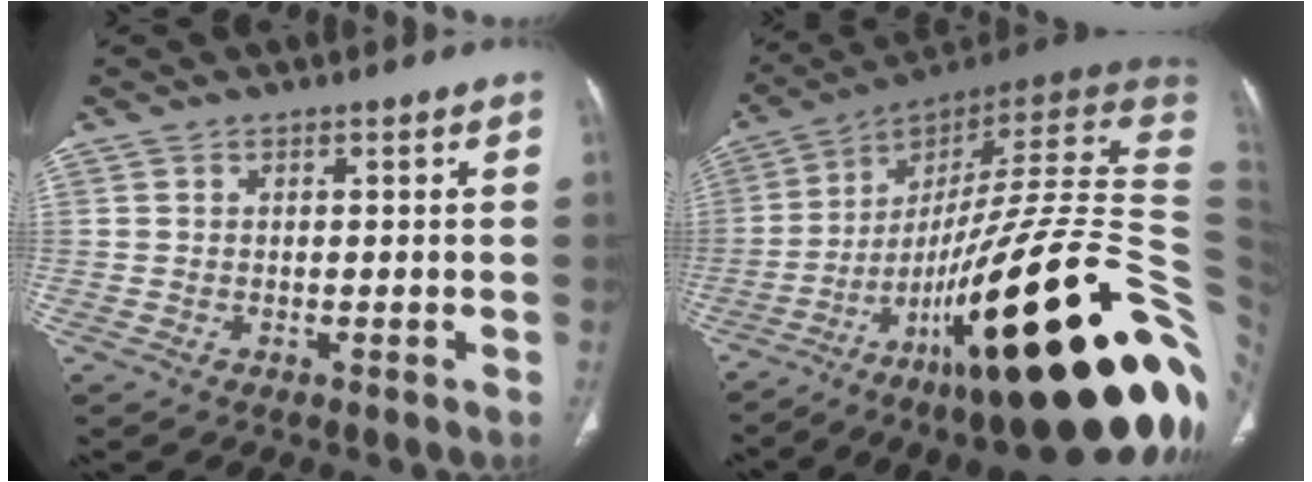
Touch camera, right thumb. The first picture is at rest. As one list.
[{"total": 41.9, "force": [-12.3, 10.1, 38.8], "torque": [-0.474, 0.079, -0.192]}]